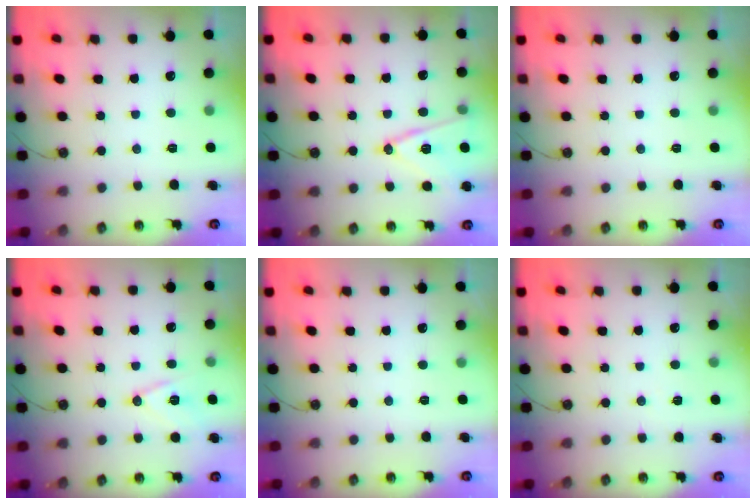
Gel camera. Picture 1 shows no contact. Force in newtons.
{"total": 13.0, "press": 12.4, "slide": 3.8}
{"total": 0.0}
{"total": 10.5, "press": 10.0, "slide": 3.4}
{"total": 0.0}
{"total": 2.4, "press": 2.2, "slide": 1.1}